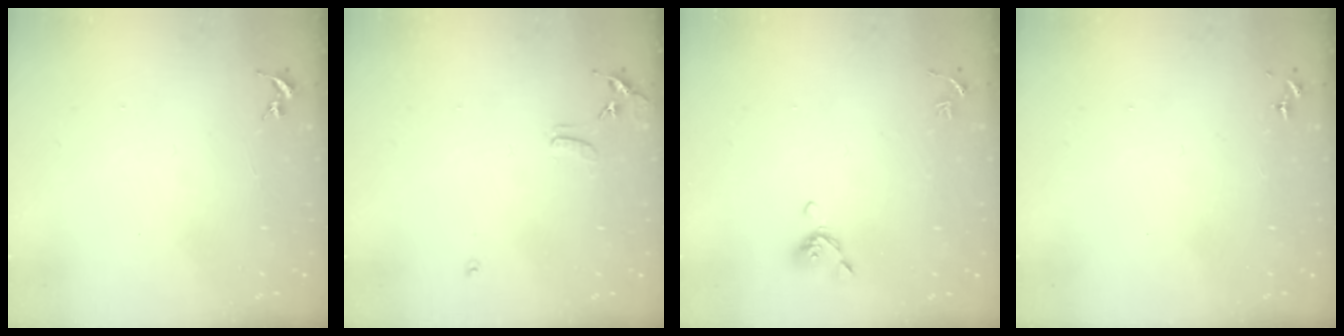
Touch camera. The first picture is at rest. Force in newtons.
{"total": 6.7, "press": 6.7, "slide": 0.6}
{"total": 6.9, "press": 6.8, "slide": 1.5}
{"total": 0.0}